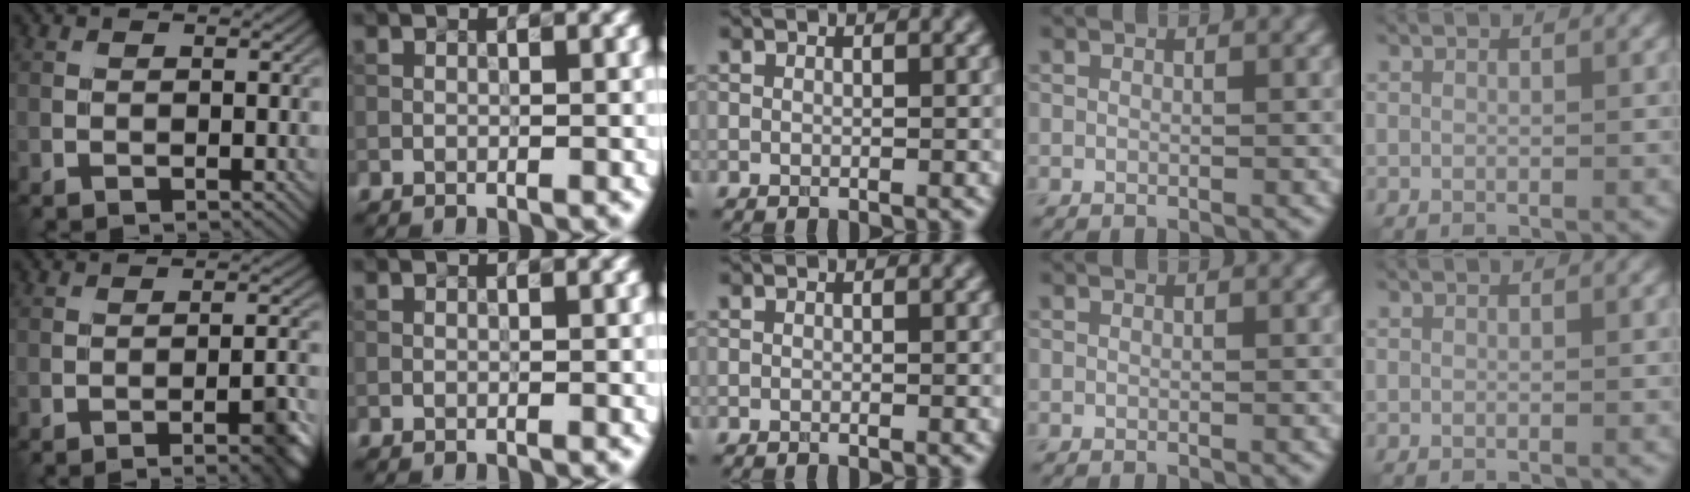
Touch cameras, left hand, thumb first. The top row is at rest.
{"thumb": {"total": 5.0, "force": [-2.8, 0.8, 4.1], "torque": [-0.051, 0.008, -0.041]}}